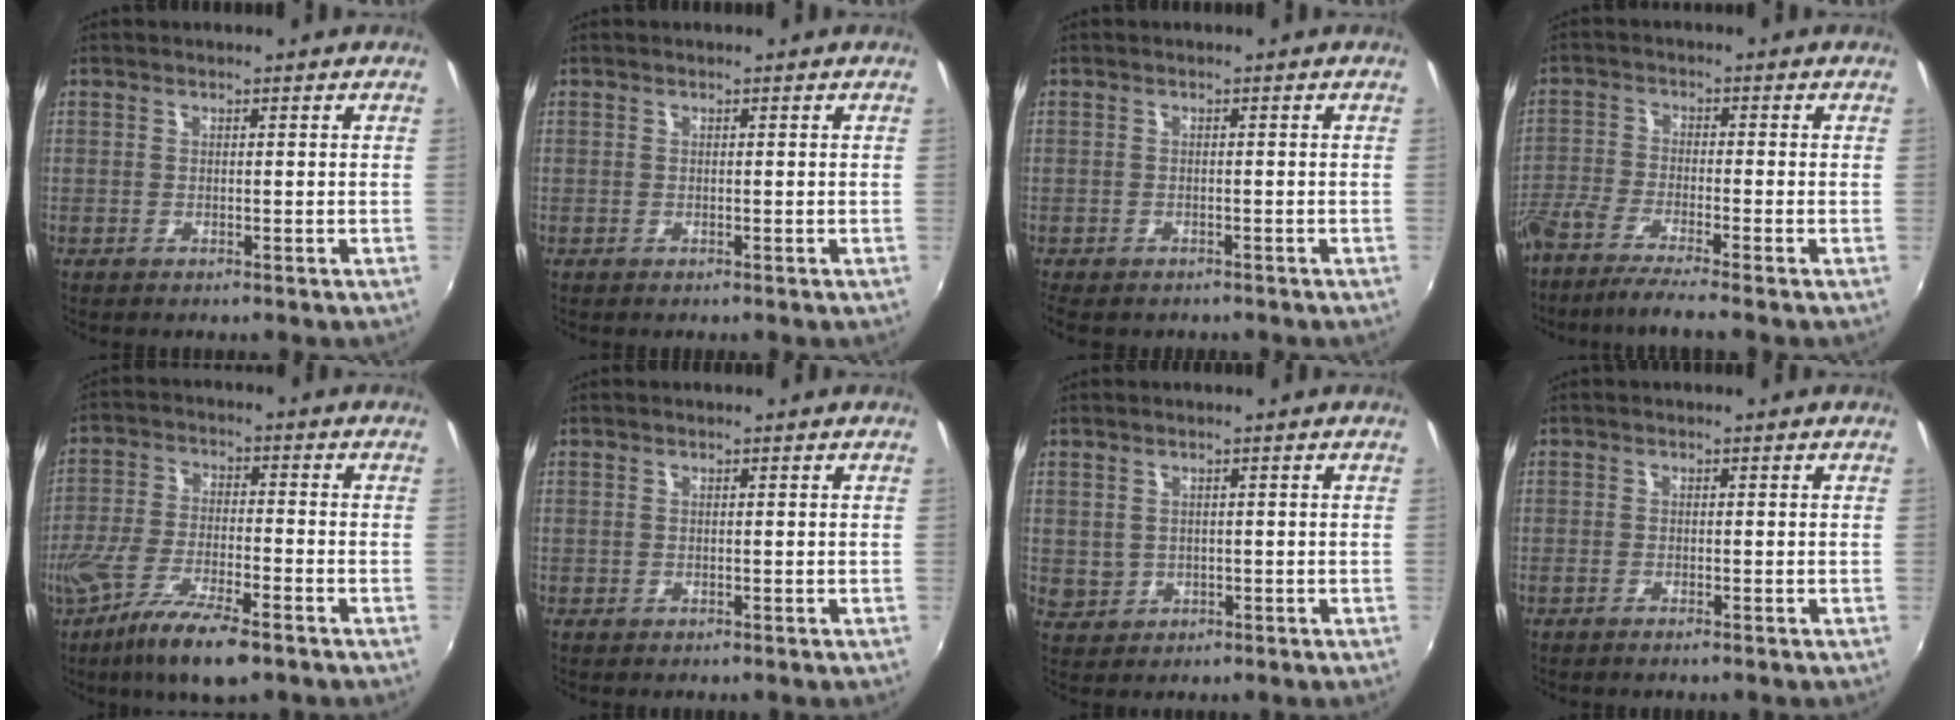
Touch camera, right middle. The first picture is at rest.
{"total": 0.0}
{"total": 4.9, "force": [-4.0, 1.6, 2.4], "torque": [-0.055, -0.032, -0.056]}
{"total": 7.5, "force": [-6.3, -0.5, 4.1], "torque": [-0.099, -0.022, -0.118]}
{"total": 12.5, "force": [-8.0, 3.1, 9.1], "torque": [-0.193, -0.031, -0.151]}
{"total": 0.0}
{"total": 3.1, "force": [0.4, 2.9, 1.0], "torque": [-0.015, 0.003, 0.015]}
{"total": 0.9, "force": [-0.8, 0.1, 0.5], "torque": [-0.011, -0.004, -0.016]}